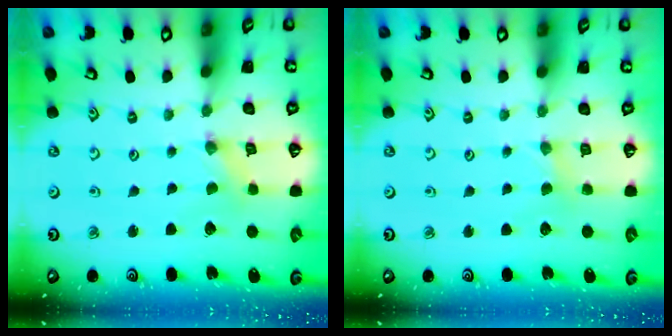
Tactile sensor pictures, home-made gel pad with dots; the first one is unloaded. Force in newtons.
{"total": 2.2, "press": 2.2, "slide": 0.4}